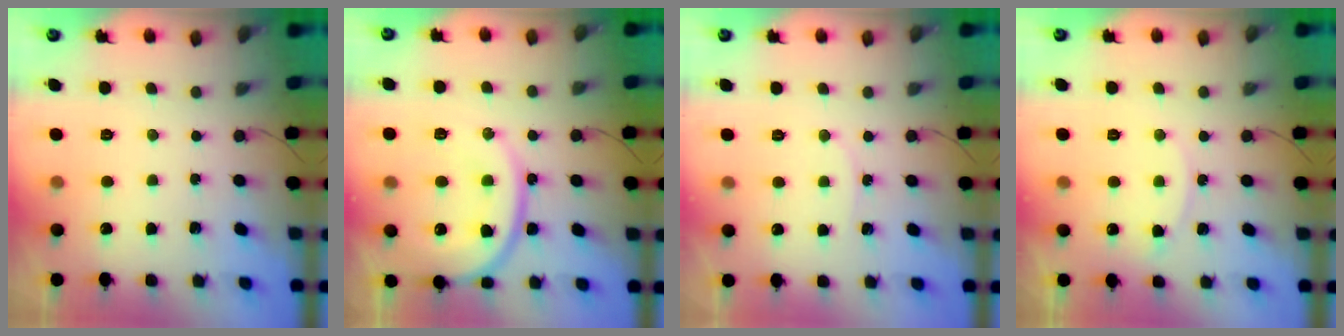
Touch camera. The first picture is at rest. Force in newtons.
{"total": 17.5, "press": 17.2, "slide": 3.7}
{"total": 4.7, "press": 4.6, "slide": 0.6}
{"total": 5.6, "press": 5.6, "slide": 0.5}